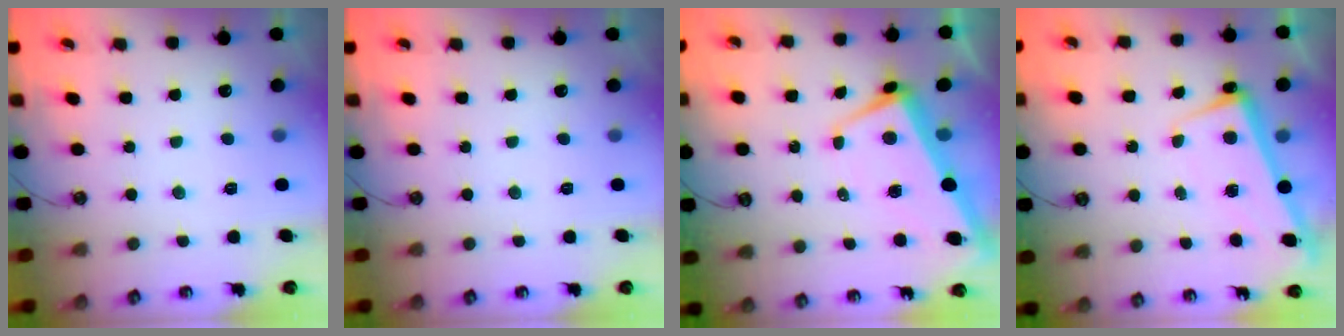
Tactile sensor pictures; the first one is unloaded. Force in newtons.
{"total": 0.0}
{"total": 1.1, "press": 0.5, "slide": 1.0}
{"total": 2.6, "press": 2.4, "slide": 0.9}